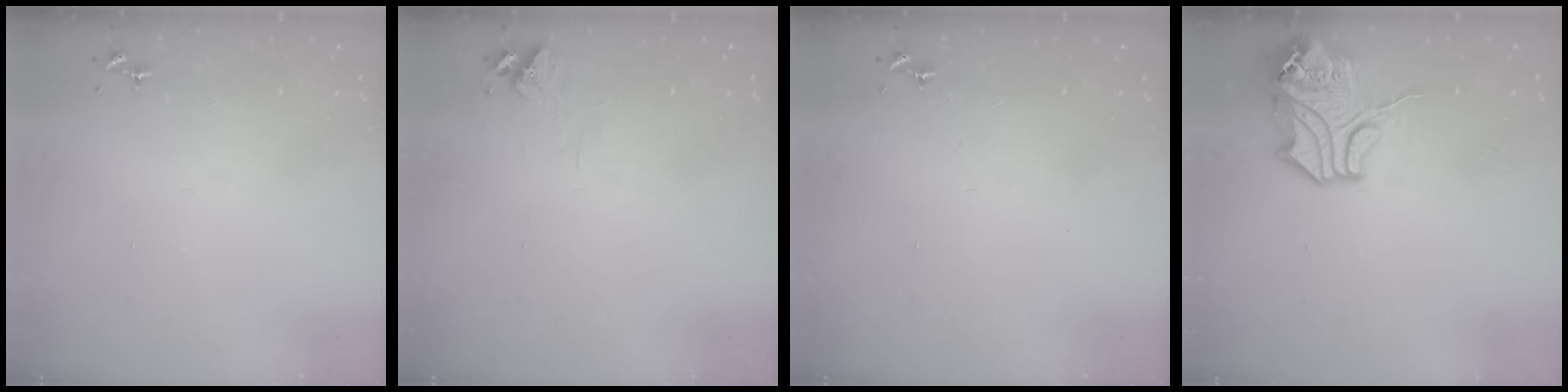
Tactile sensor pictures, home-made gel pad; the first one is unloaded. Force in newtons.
{"total": 6.4, "press": 6.4, "slide": 0.8}
{"total": 0.0}
{"total": 13.8, "press": 13.7, "slide": 2.0}